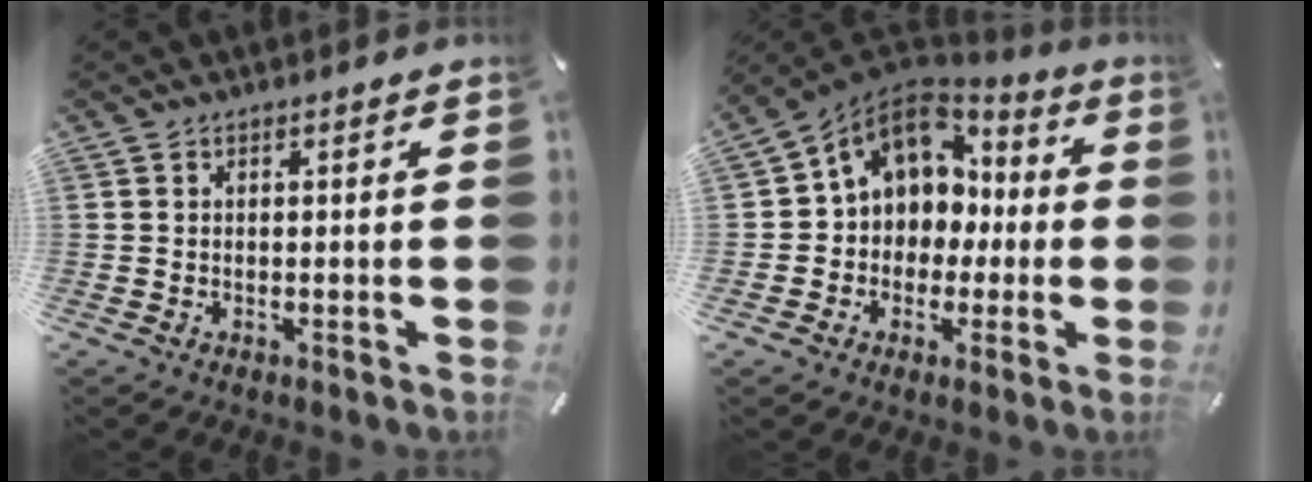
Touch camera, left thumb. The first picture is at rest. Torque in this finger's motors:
{"motor_torque": [1.89, 3.12, 0.55, -0.06, 0.20]}